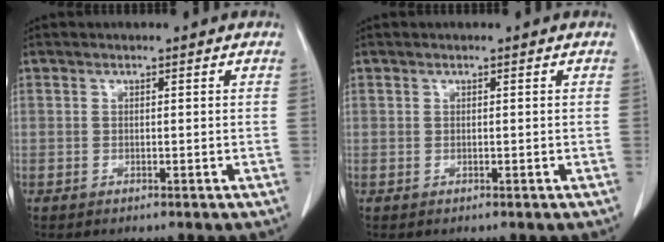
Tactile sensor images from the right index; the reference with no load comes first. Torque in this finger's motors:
{"motor_torque": [0.00, 0.00, 0.00, 0.00]}